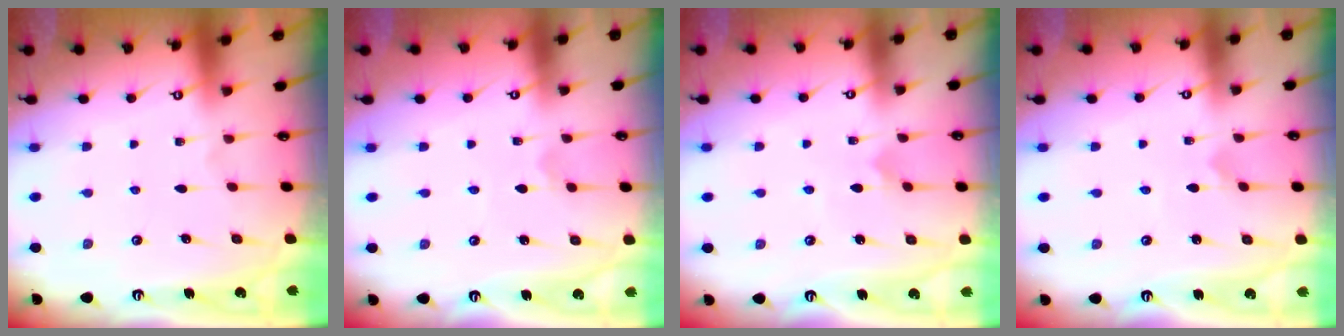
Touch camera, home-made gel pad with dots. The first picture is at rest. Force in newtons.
{"total": 1.4, "press": 1.4, "slide": 0.1}
{"total": 2.9, "press": 2.9, "slide": 0.2}
{"total": 0.9, "press": 0.9, "slide": 0.0}